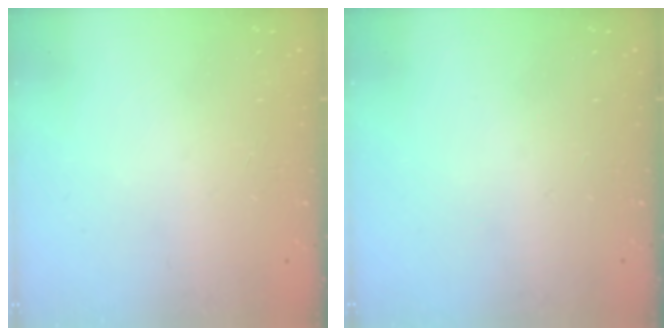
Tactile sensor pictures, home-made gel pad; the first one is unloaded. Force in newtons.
{"total": 0.0}